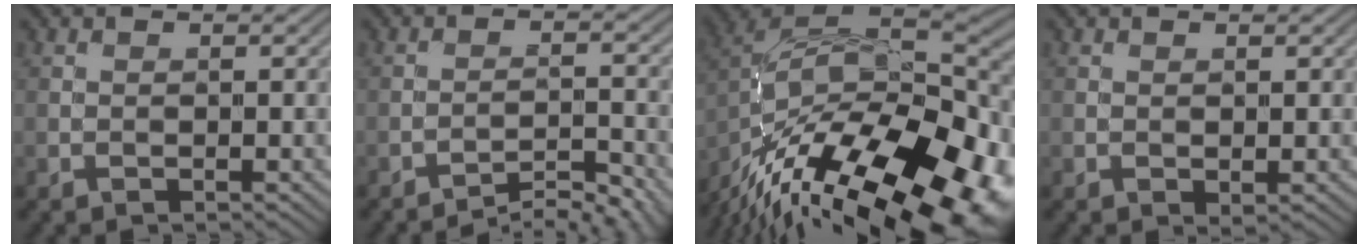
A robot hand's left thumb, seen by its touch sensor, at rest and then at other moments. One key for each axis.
{"total": 5.3, "fx": -4.6, "fy": 0.8, "fz": 2.5, "tx": -0.044, "ty": 0.009, "tz": -0.068}
{"total": 19.6, "fx": -11.6, "fy": 8.5, "fz": 13.2, "tx": -0.228, "ty": -0.018, "tz": -0.164}
{"total": 0.9, "fx": 0.0, "fy": 0.5, "fz": 0.7, "tx": -0.009, "ty": -0.001, "tz": 0.001}